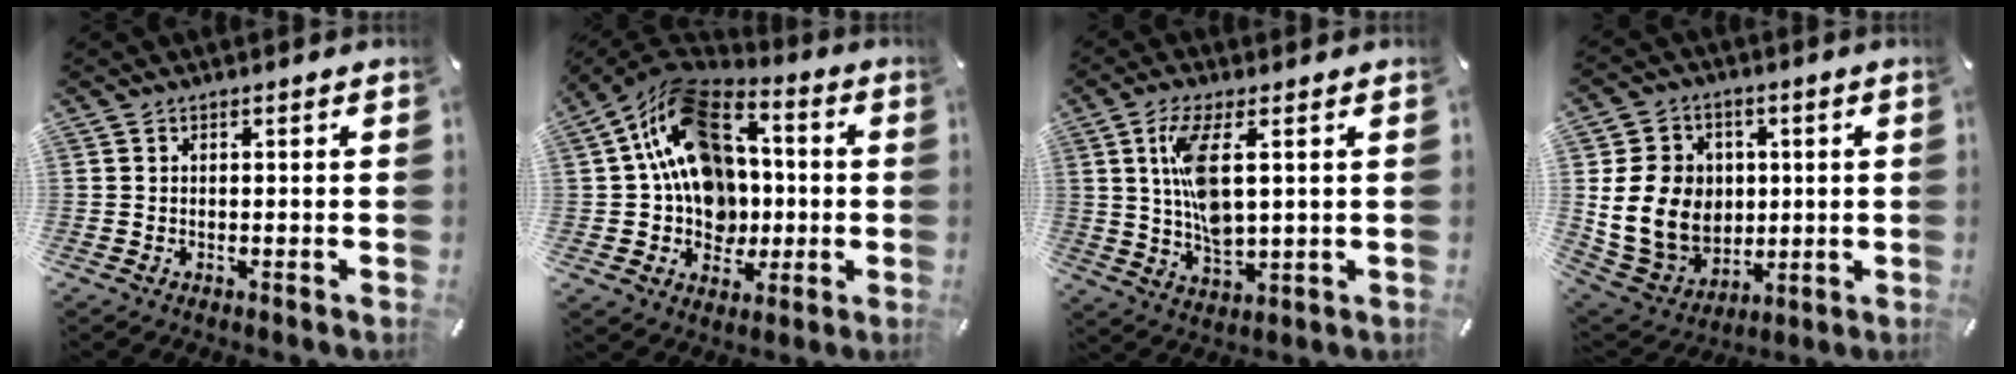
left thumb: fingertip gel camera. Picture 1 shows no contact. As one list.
[{"total": 19.4, "force": [2.7, 15.6, 11.2], "torque": [-0.196, -0.015, 0.052]}, {"total": 10.8, "force": [2.5, 4.6, 9.5], "torque": [-0.187, -0.008, 0.040]}, {"total": 15.8, "force": [1.2, 13.6, 8.0], "torque": [-0.180, -0.004, 0.028]}]